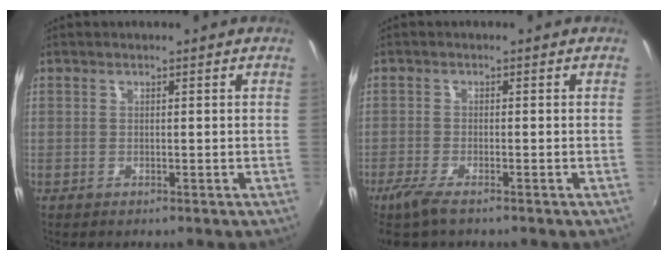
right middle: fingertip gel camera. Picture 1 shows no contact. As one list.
[{"total": 4.9, "force": [-3.5, 0.8, 3.3], "torque": [-0.082, -0.018, -0.068]}]